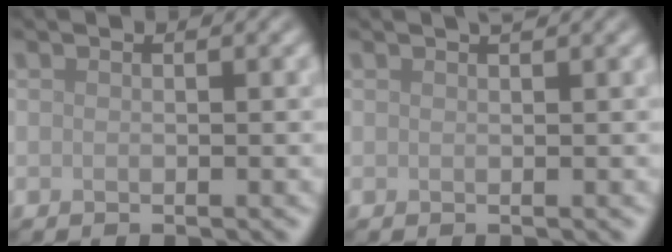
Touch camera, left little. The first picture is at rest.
{"total": 0.8, "force": [0.6, 0.2, 0.5], "torque": [-0.002, 0.002, 0.008]}